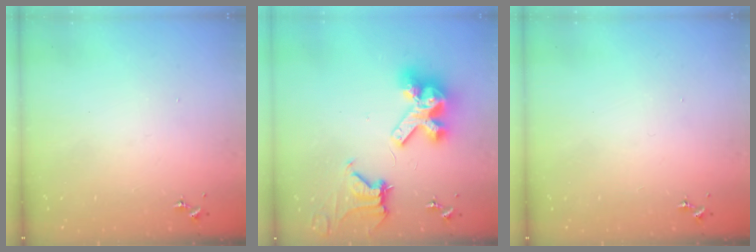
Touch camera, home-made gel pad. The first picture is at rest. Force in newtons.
{"total": 15.5, "press": 15.3, "slide": 1.9}
{"total": 0.0}